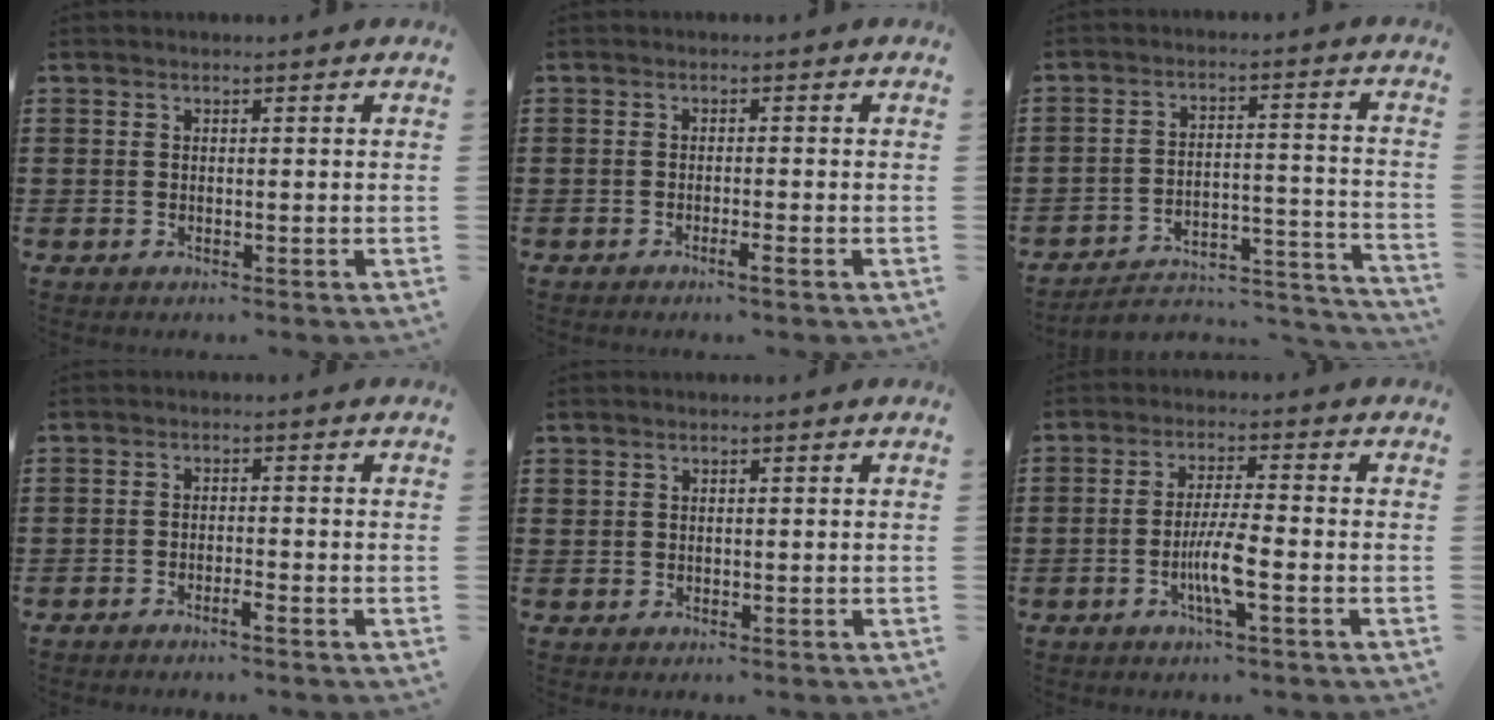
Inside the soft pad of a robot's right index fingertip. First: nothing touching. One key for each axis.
{"total": 1.5, "fx": -1.0, "fy": -0.1, "fz": 1.1, "tx": -0.018, "ty": -0.003, "tz": -0.019}
{"total": 3.7, "fx": -3.2, "fy": 1.5, "fz": 1.2, "tx": -0.026, "ty": 0.000, "tz": -0.070}
{"total": 1.5, "fx": -1.3, "fy": 0.0, "fz": 0.6, "tx": -0.012, "ty": 0.000, "tz": -0.025}
{"total": 0.6, "fx": 0.4, "fy": 0.4, "fz": 0.0, "tx": -0.002, "ty": 0.002, "tz": 0.009}
{"total": 6.0, "fx": -2.1, "fy": 0.6, "fz": 5.6, "tx": -0.106, "ty": -0.009, "tz": -0.040}